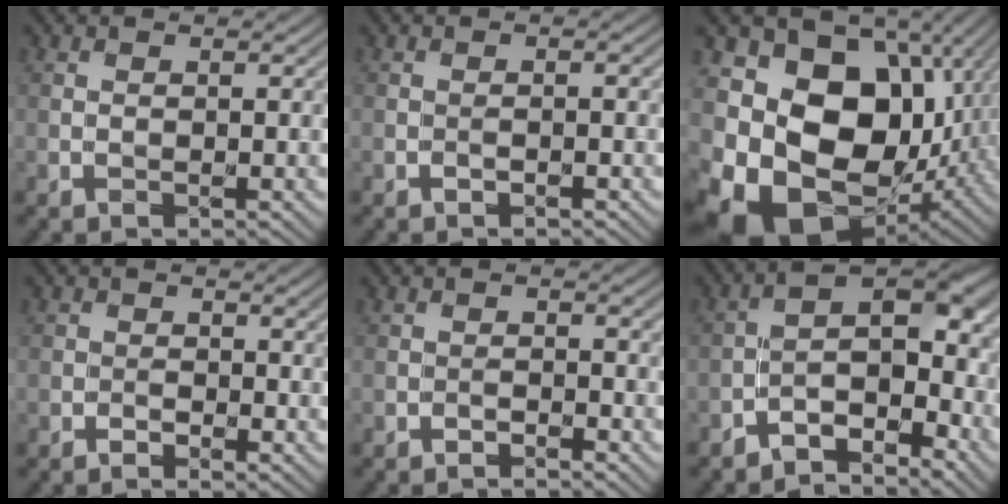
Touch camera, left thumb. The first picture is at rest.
{"total": 0.7, "force": [-0.5, 0.1, 0.3], "torque": [-0.004, 0.001, -0.010]}
{"total": 15.9, "force": [-0.8, 12.6, 9.7], "torque": [-0.184, -0.026, 0.000]}
{"total": 1.9, "force": [-0.3, 1.8, -0.3], "torque": [0.028, -0.001, -0.024]}
{"total": 1.0, "force": [-0.8, 0.5, -0.4], "torque": [0.013, -0.003, -0.015]}
{"total": 6.4, "force": [-4.8, 2.6, 3.3], "torque": [-0.027, 0.011, -0.098]}